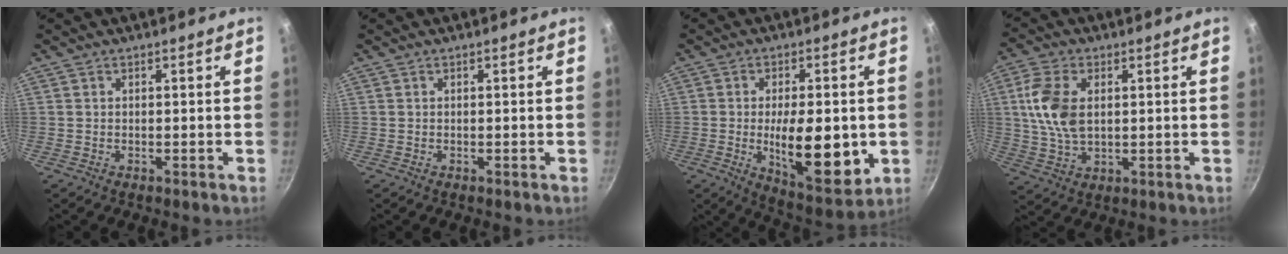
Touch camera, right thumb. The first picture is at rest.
{"total": 0.0}
{"total": 16.3, "force": [-2.1, 6.7, 14.7], "torque": [-0.197, -0.016, -0.024]}
{"total": 10.4, "force": [1.8, 6.2, 8.2], "torque": [-0.158, -0.001, 0.033]}